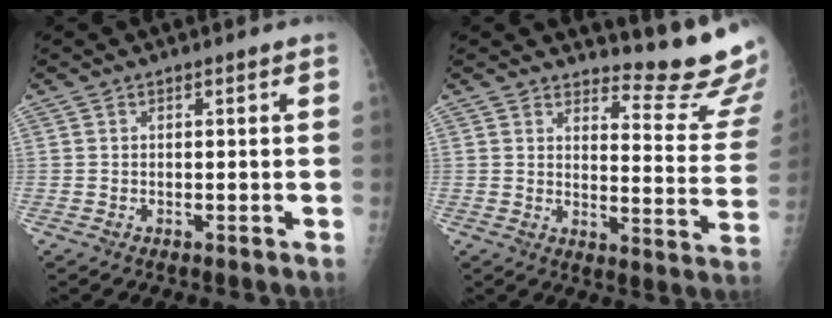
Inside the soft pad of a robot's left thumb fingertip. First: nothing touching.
{"total": 14.6, "force": [13.4, 2.2, 5.4], "torque": [-0.040, -0.164, 0.151]}